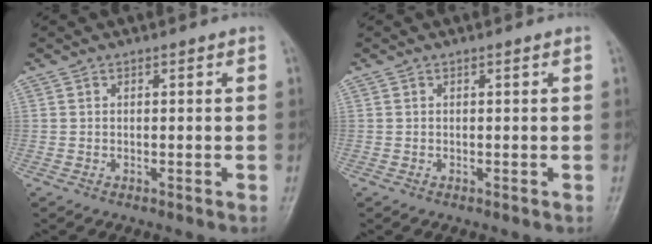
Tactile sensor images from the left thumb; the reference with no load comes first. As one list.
[{"total": 0.0}]